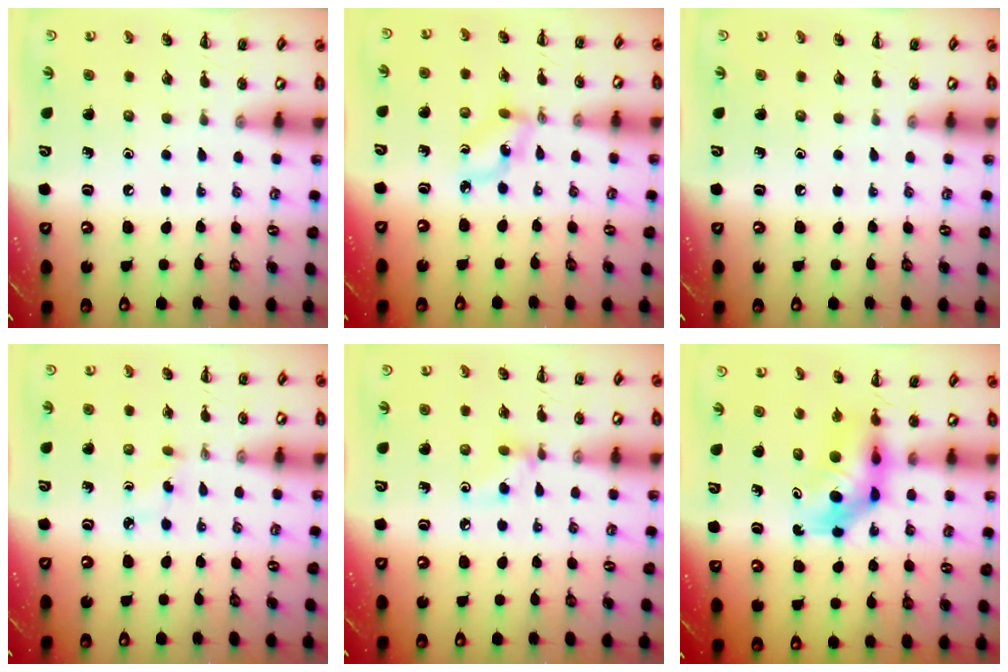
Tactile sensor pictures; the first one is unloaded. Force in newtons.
{"total": 2.8, "press": 2.7, "slide": 0.8}
{"total": 0.0}
{"total": 3.2, "press": 3.1, "slide": 0.8}
{"total": 3.6, "press": 3.4, "slide": 1.3}
{"total": 5.1, "press": 5.0, "slide": 0.6}